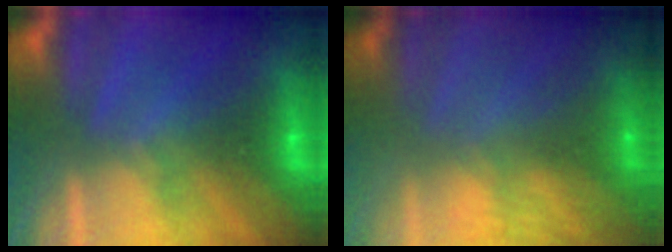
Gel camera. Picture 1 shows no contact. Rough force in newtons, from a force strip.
{"total": 3.0}